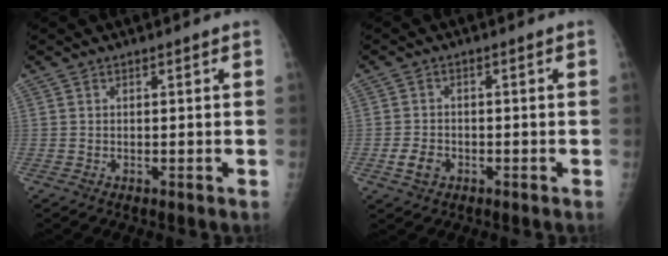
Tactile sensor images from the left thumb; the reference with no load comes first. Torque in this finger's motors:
{"motor_torque": [-0.42, 0.46, 0.16, -0.03, 0.00]}